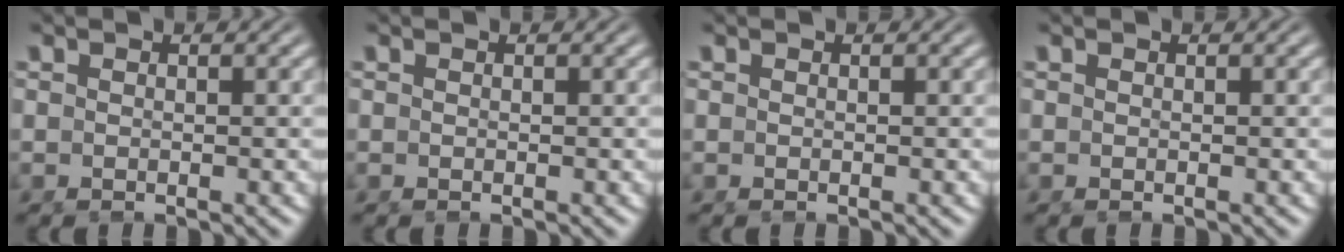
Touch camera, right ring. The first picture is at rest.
{"total": 0.0}
{"total": 0.0}
{"total": 0.0}